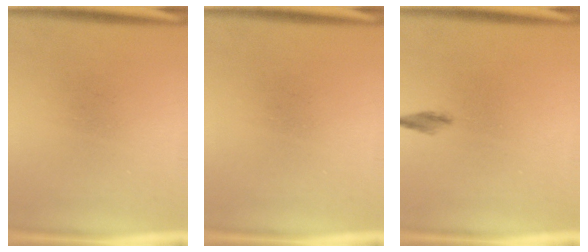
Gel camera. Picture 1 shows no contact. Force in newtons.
{"total": 0.0}
{"total": 1.3}